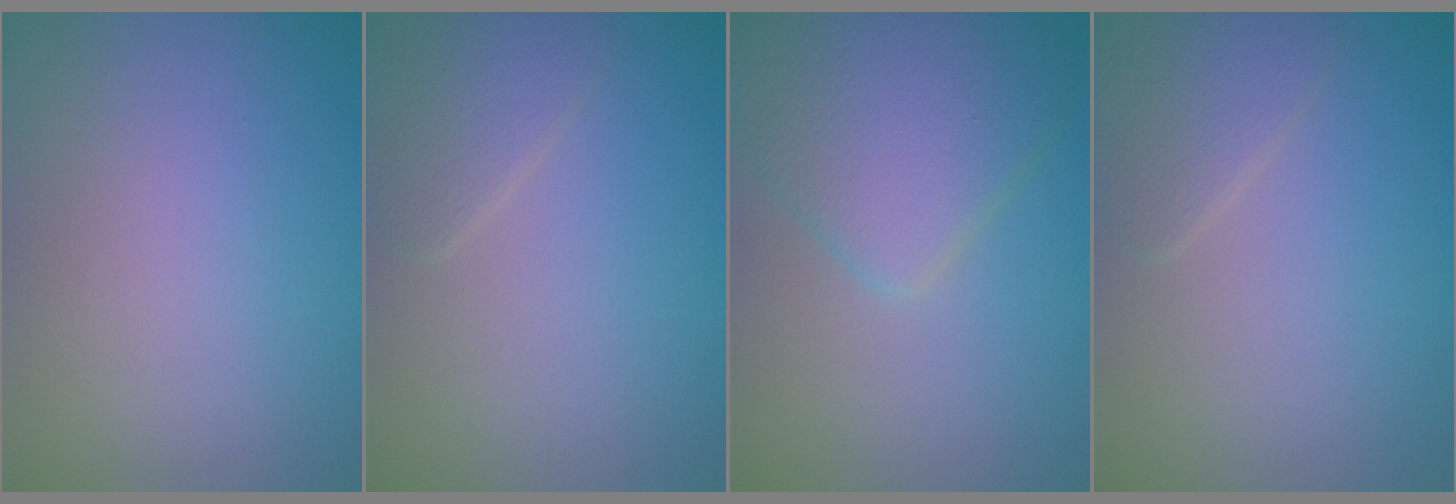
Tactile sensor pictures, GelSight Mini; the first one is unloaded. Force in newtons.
{"total": 2.0, "press": 2.0, "slide": 0.1}
{"total": 6.0, "press": 6.0, "slide": 0.1}
{"total": 2.0, "press": 2.0, "slide": 0.1}